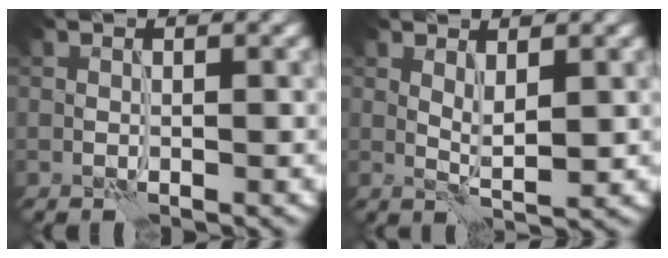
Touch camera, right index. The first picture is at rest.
{"total": 1.8, "force": [0.8, 0.3, 1.6], "torque": [-0.032, -0.006, 0.016]}